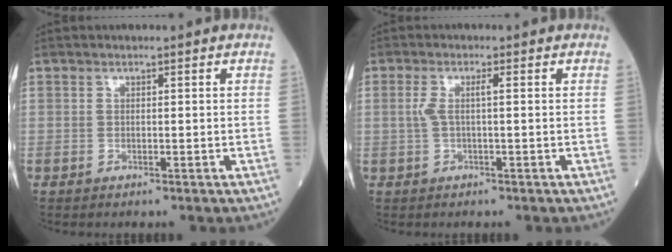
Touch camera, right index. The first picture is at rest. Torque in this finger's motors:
{"motor_torque": [0.50, 0.22, 0.19, 0.06]}